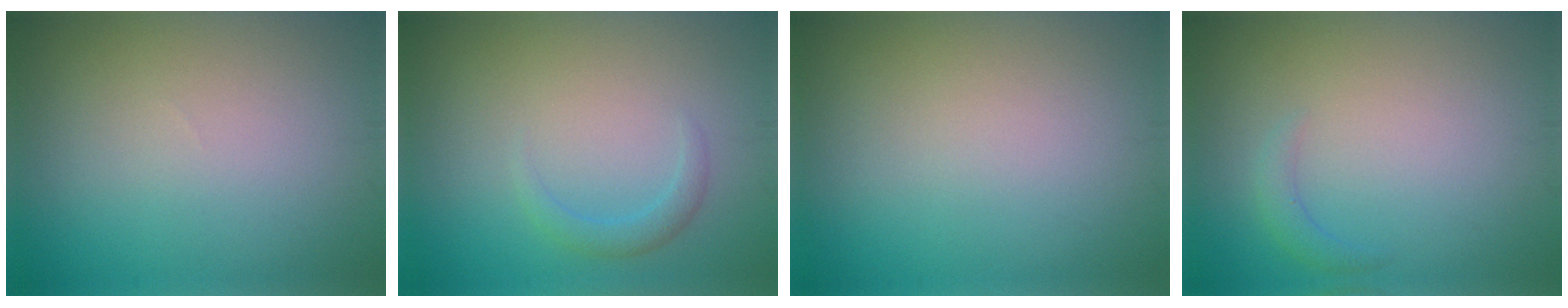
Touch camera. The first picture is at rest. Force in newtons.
{"total": 1.5, "press": 1.5, "slide": 0.1}
{"total": 0.0}
{"total": 1.2, "press": 1.2, "slide": 0.2}